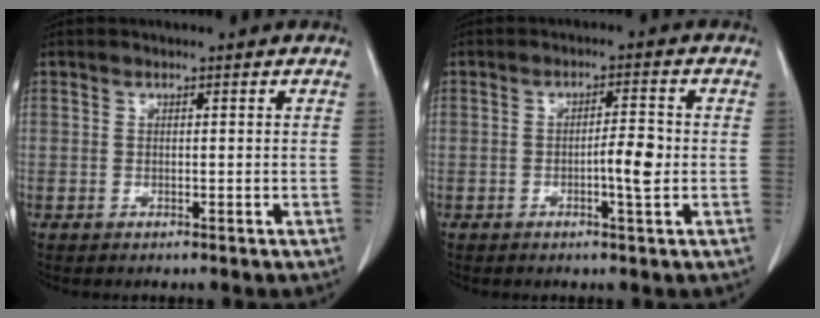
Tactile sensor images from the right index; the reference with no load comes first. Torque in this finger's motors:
{"motor_torque": [0.17, 0.00, 0.06, 0.06]}